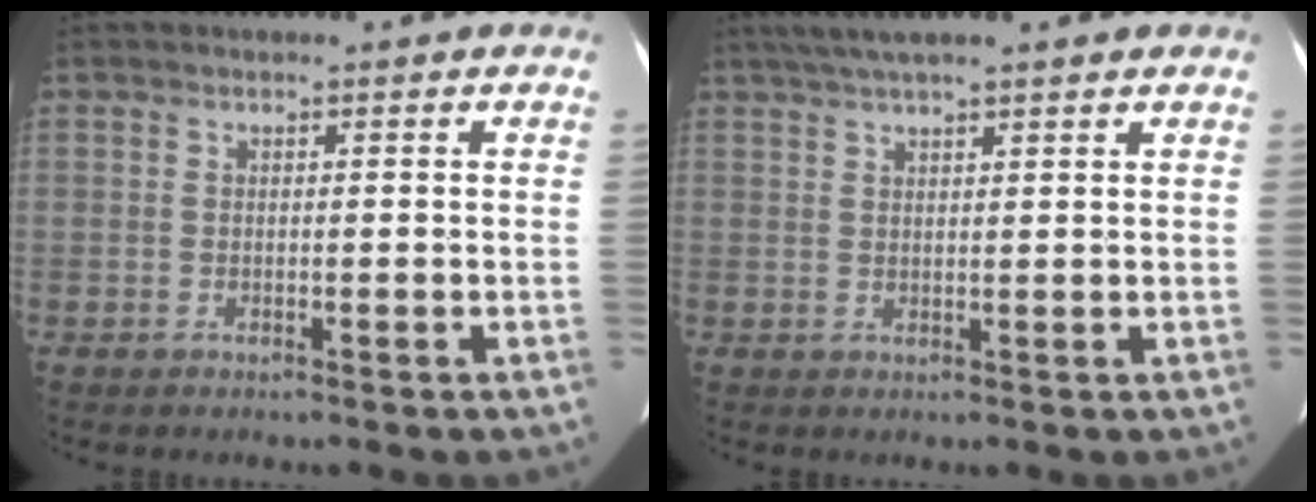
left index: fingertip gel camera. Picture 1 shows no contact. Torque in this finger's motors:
{"motor_torque": [0.94, -1.06, 0.19, 0.10]}